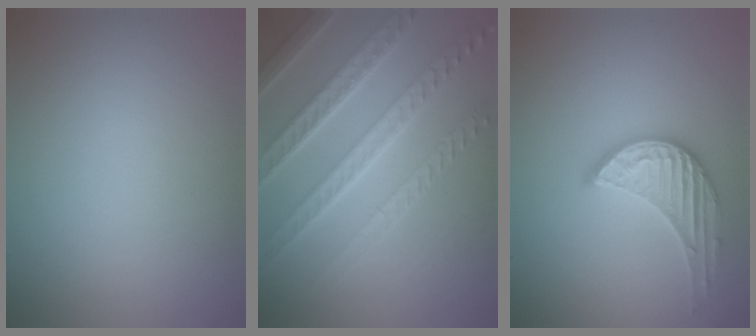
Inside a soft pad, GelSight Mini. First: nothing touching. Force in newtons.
{"total": 7.9, "press": 5.4, "slide": 5.8}
{"total": 3.3, "press": 3.3, "slide": 0.3}